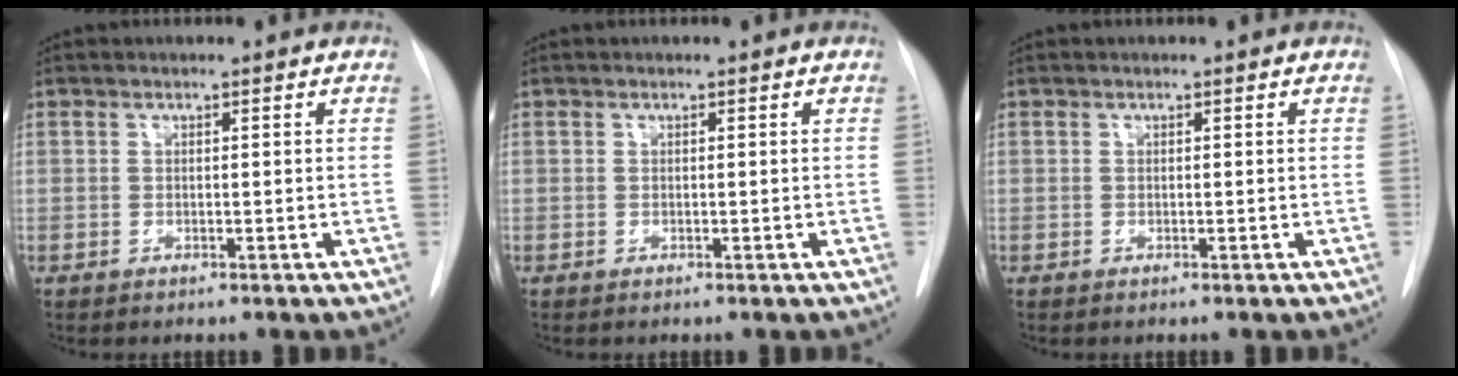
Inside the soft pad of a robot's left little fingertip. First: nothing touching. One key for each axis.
{"total": 0.0}
{"total": 0.0}